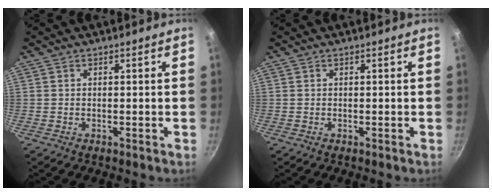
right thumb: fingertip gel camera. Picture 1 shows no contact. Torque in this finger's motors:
{"motor_torque": [-0.01, -0.01, 0.17, 0.03, 0.00]}